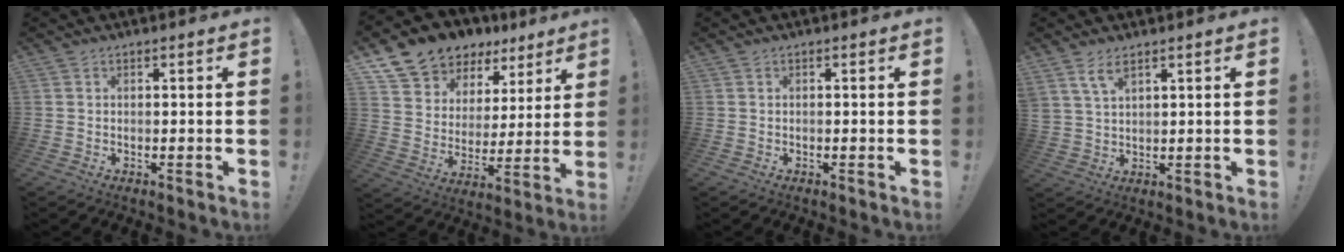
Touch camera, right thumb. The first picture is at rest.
{"total": 9.9, "force": [7.6, 6.1, 1.7], "torque": [-0.043, -0.070, 0.147]}
{"total": 0.0}
{"total": 4.8, "force": [3.2, 1.6, 3.2], "torque": [-0.063, -0.011, 0.061]}